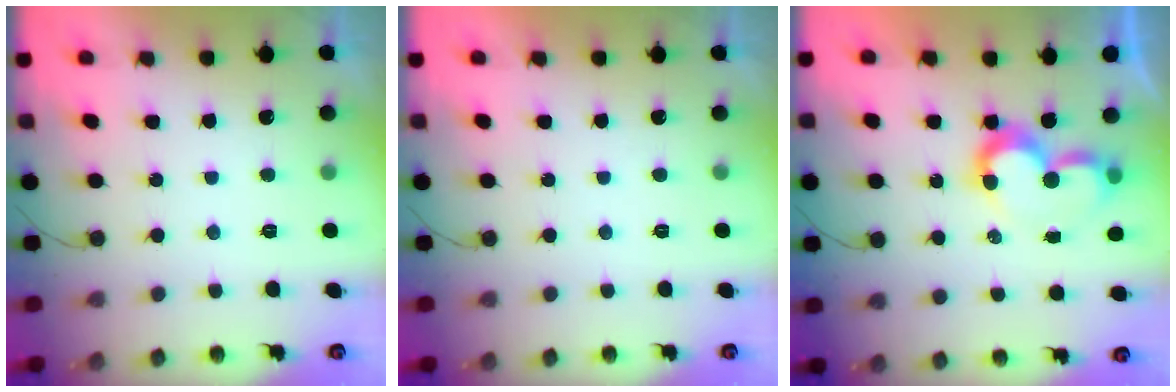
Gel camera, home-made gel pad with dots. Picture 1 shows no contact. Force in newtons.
{"total": 1.8, "press": 1.8, "slide": 0.1}
{"total": 7.6, "press": 7.5, "slide": 0.6}